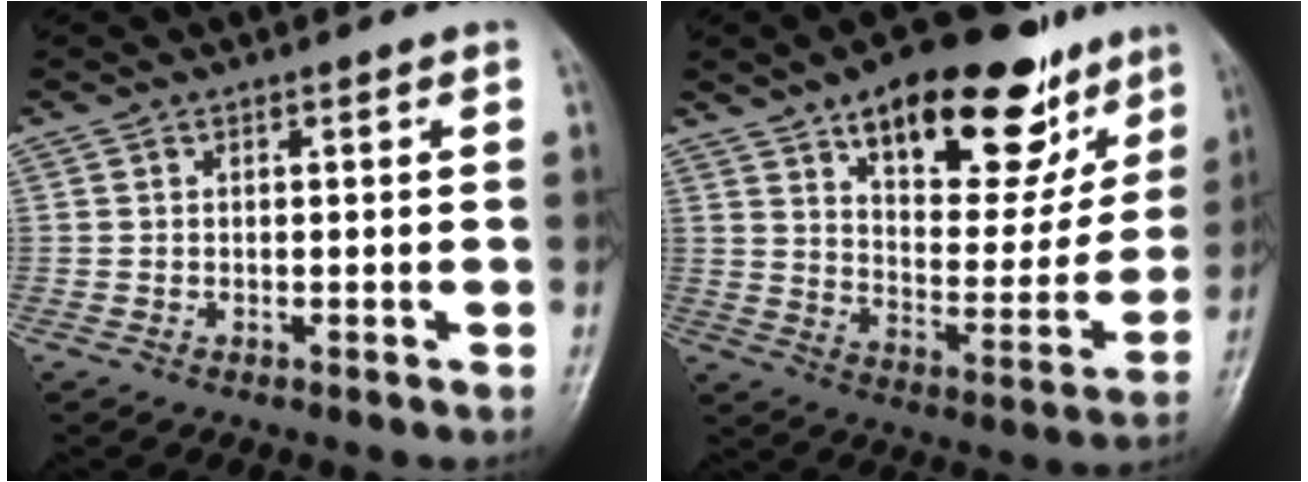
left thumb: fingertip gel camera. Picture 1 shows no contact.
{"total": 24.1, "force": [14.5, 10.8, 15.9], "torque": [-0.173, -0.046, 0.221]}